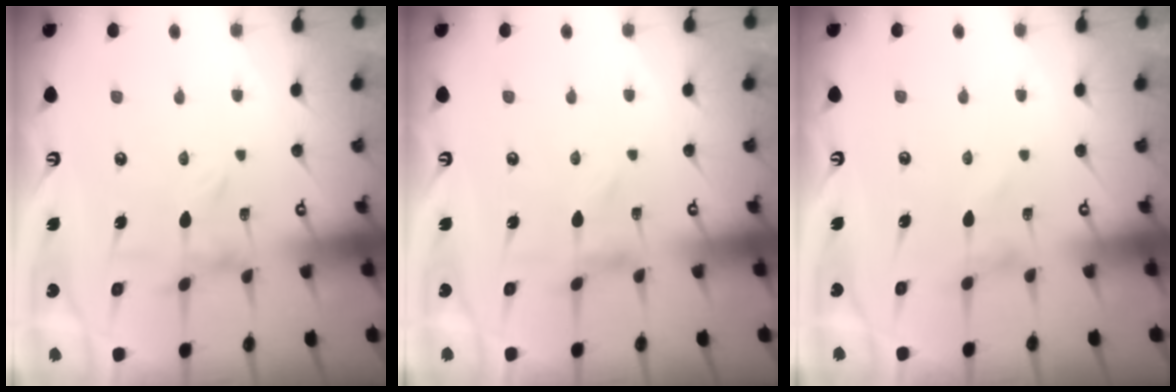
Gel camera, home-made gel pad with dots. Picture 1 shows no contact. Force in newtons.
{"total": 0.0}
{"total": 1.1, "press": 1.1, "slide": 0.0}